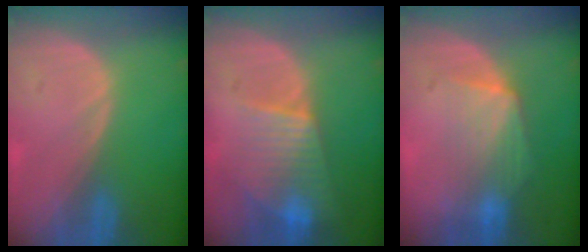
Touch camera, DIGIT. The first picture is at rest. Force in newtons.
{"total": 7.5, "press": 7.0, "slide": 2.8}
{"total": 7.0, "press": 6.4, "slide": 2.8}